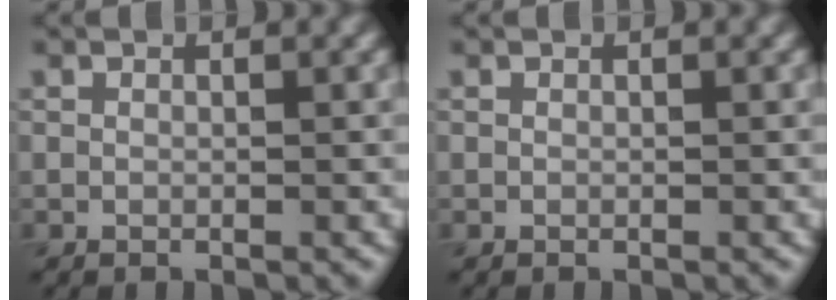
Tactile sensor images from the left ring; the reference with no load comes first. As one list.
[{"total": 0.0}]